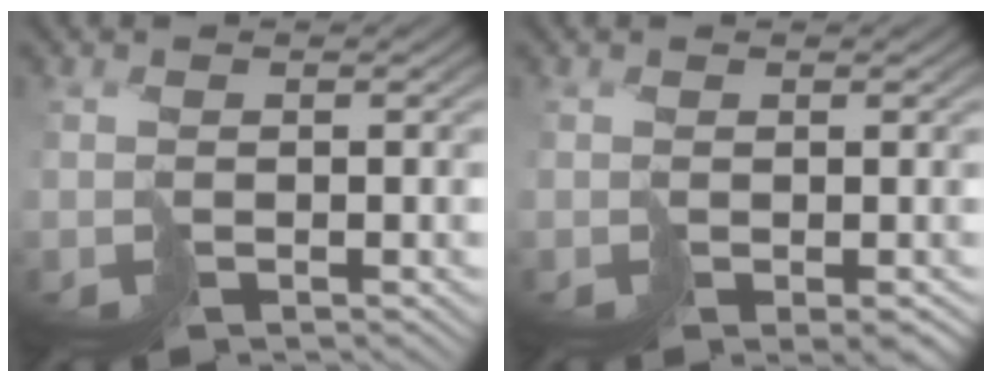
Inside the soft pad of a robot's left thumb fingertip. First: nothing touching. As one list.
[{"total": 2.4, "force": [-1.2, 1.0, 1.8], "torque": [-0.028, -0.007, -0.014]}]